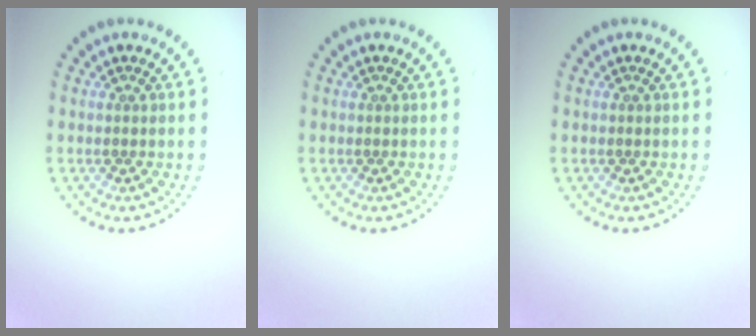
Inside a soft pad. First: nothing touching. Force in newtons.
{"total": 0.0}
{"total": 0.0}